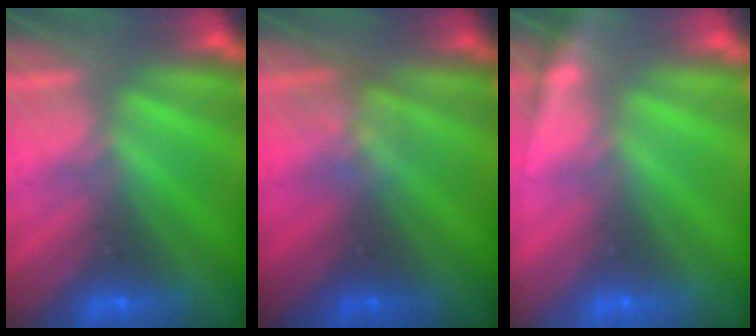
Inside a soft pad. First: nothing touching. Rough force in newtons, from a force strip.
{"total": 2.7}
{"total": 1.4}